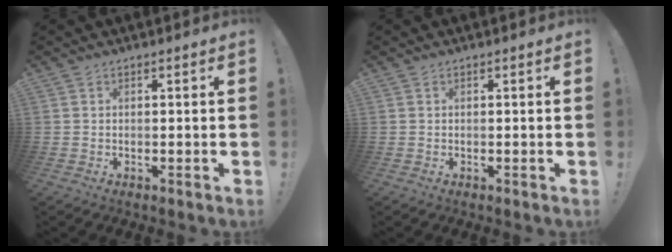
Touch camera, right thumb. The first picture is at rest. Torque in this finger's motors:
{"motor_torque": [0.00, 0.00, -0.13, 0.13, 0.00]}